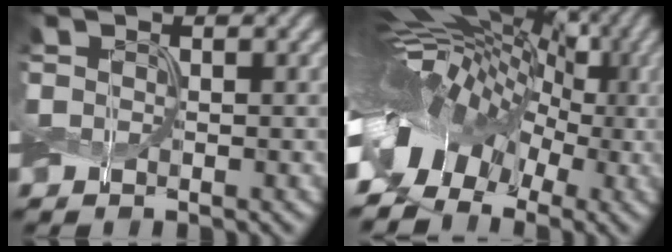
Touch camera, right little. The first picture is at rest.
{"total": 13.1, "force": [-2.3, 9.3, 8.9], "torque": [-0.146, 0.015, -0.043]}